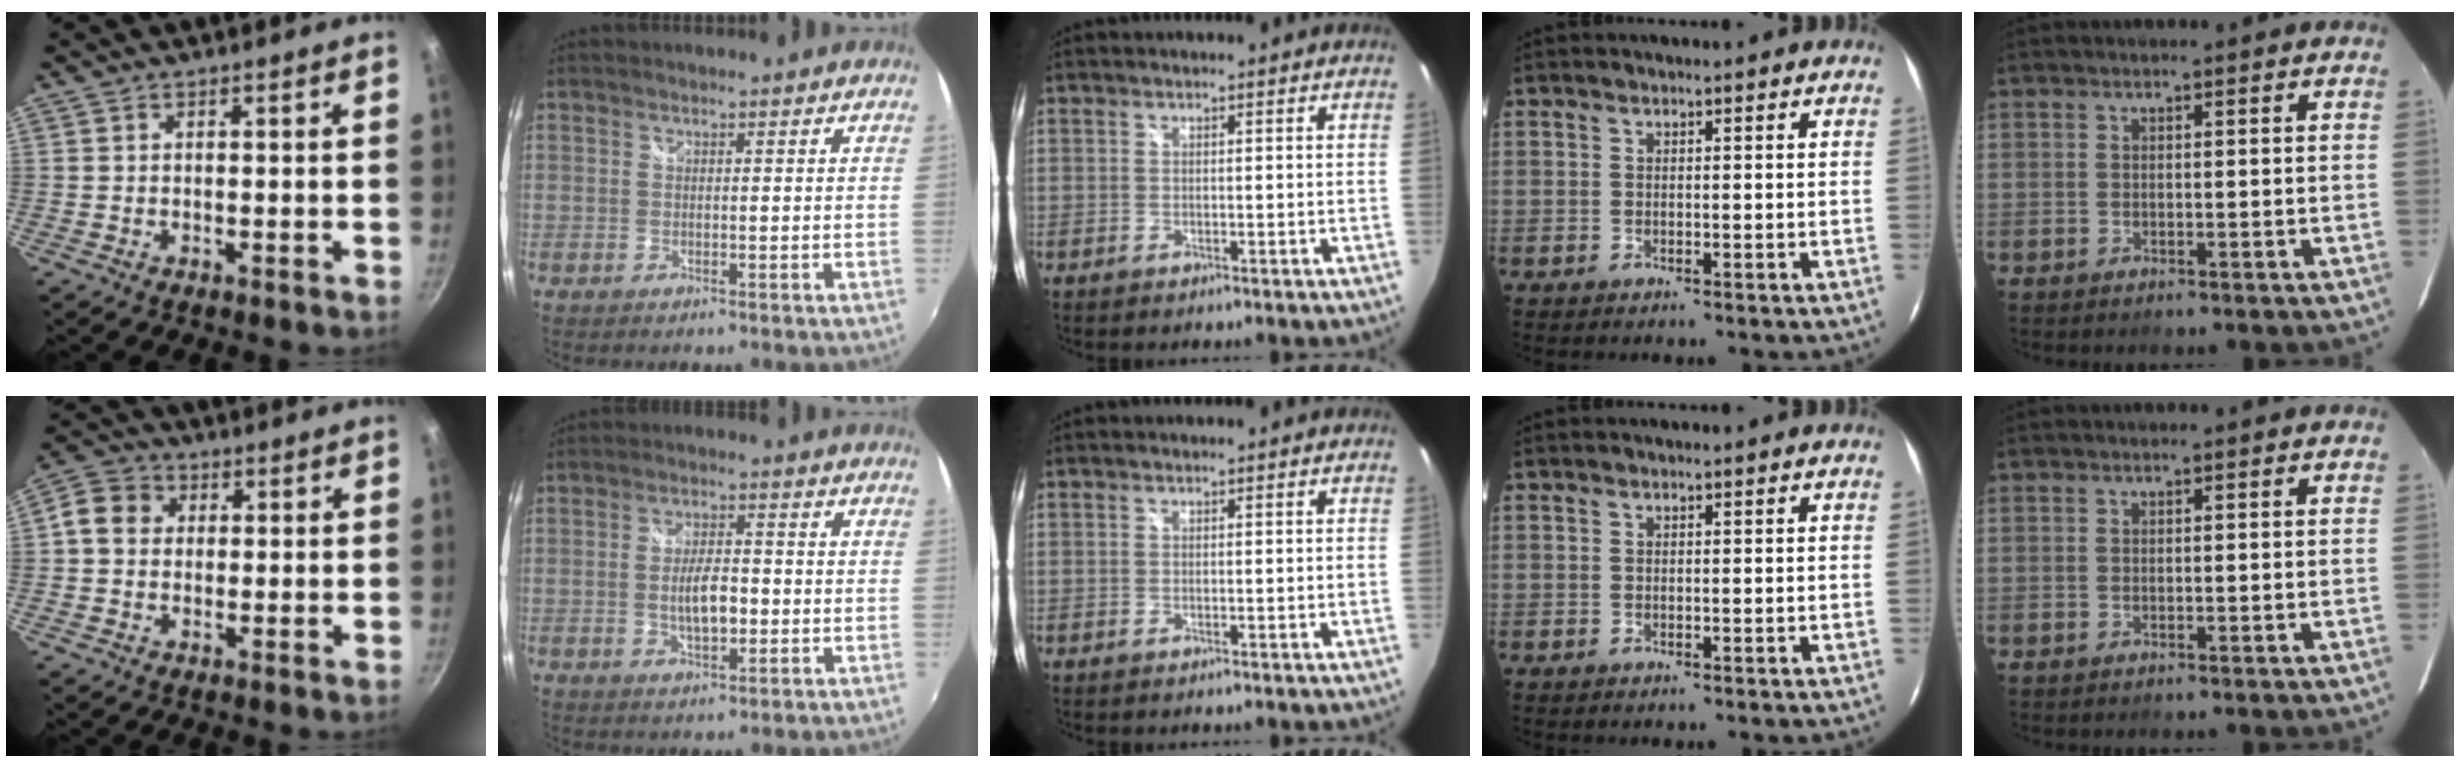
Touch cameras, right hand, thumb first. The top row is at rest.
{"thumb": {"total": 6.4, "force": [0.8, 5.6, 3.0], "torque": [-0.034, 0.009, -0.004]}, "index": {"total": 6.1, "force": [-1.1, 2.3, 5.5], "torque": [-0.105, 0.000, -0.015]}}